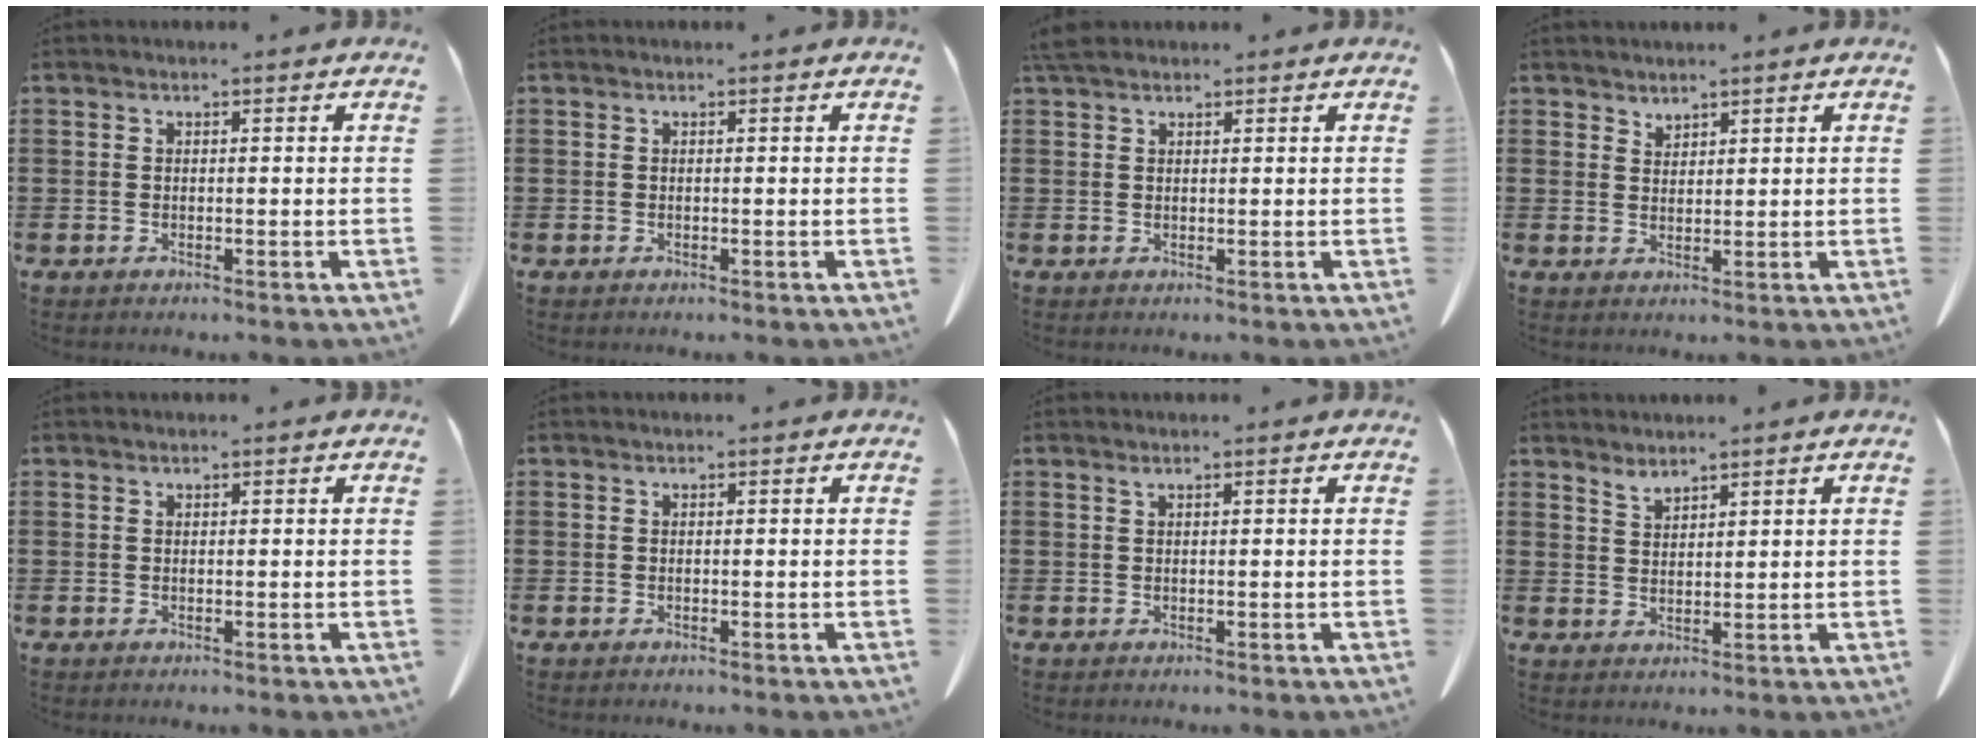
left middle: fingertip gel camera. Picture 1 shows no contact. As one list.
[{"total": 0.0}, {"total": 2.6, "force": [2.1, 1.0, 1.2], "torque": [-0.031, 0.005, 0.042]}, {"total": 1.8, "force": [1.7, 0.3, -0.1], "torque": [-0.003, -0.002, 0.036]}, {"total": 0.0}, {"total": 0.0}, {"total": 0.6, "force": [0.5, -0.1, 0.4], "torque": [-0.010, -0.003, 0.010]}, {"total": 2.1, "force": [2.1, 0.1, 0.2], "torque": [-0.009, -0.004, 0.040]}]